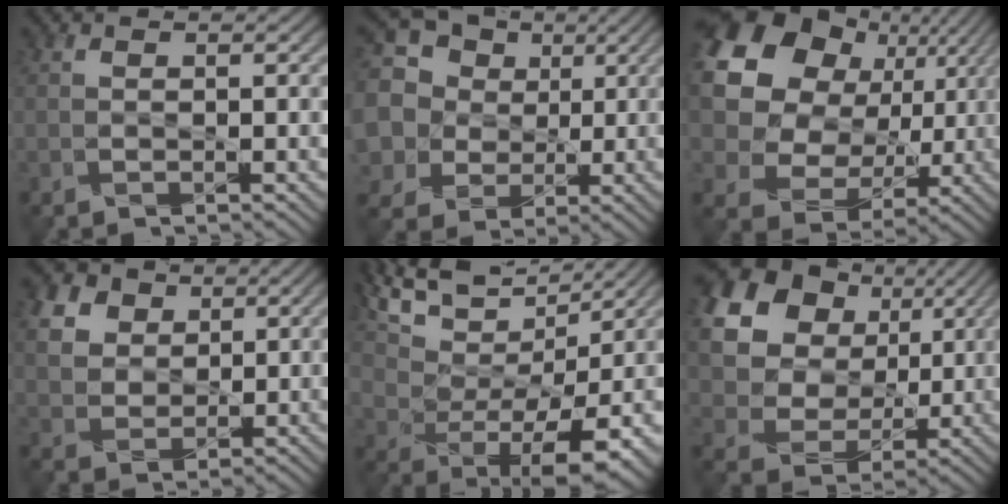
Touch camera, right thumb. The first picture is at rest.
{"total": 17.2, "force": [5.2, 14.8, 7.1], "torque": [-0.256, 0.028, 0.076]}
{"total": 17.8, "force": [5.1, 14.4, 9.1], "torque": [-0.252, 0.026, 0.108]}
{"total": 9.0, "force": [4.5, 6.6, 4.1], "torque": [-0.156, 0.018, 0.089]}
{"total": 13.2, "force": [8.0, 5.8, 8.7], "torque": [-0.197, 0.019, 0.154]}
{"total": 16.5, "force": [6.1, 12.6, 8.6], "torque": [-0.239, 0.045, 0.132]}